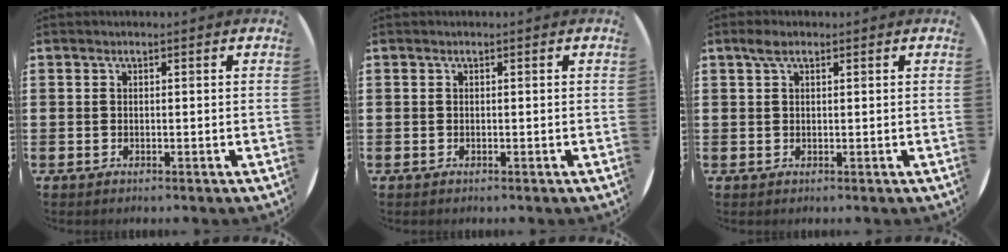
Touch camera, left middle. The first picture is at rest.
{"total": 0.0}
{"total": 1.9, "force": [1.1, 0.8, 1.3], "torque": [-0.020, 0.003, 0.018]}